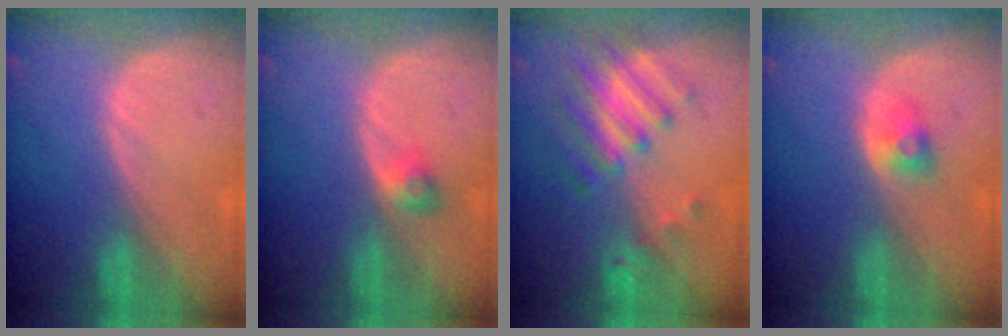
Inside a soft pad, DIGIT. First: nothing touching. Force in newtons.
{"total": 2.6, "press": 2.3, "slide": 1.2}
{"total": 8.1, "press": 7.1, "slide": 4.0}
{"total": 2.7, "press": 2.4, "slide": 1.1}